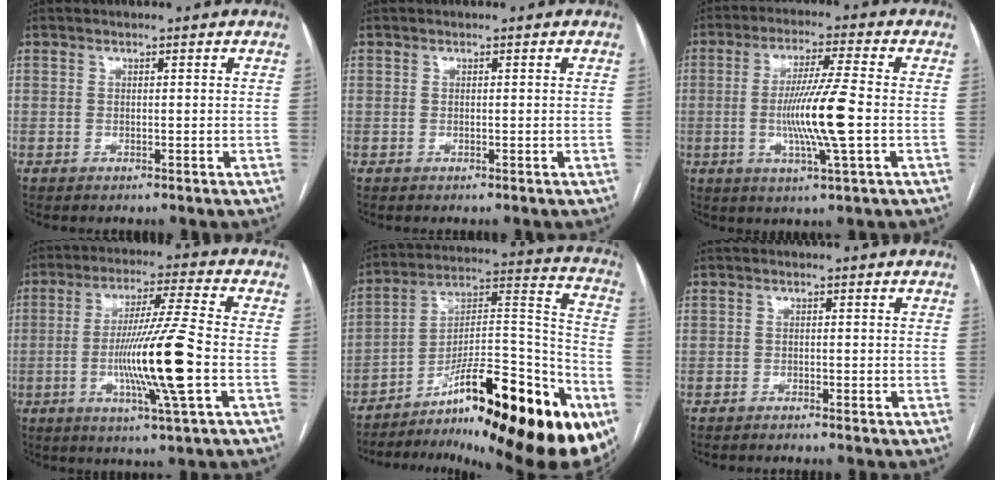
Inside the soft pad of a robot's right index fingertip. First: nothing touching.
{"total": 0.0}
{"total": 10.6, "force": [-1.5, -0.4, 10.5], "torque": [-0.201, -0.009, -0.031]}
{"total": 13.5, "force": [-3.0, -1.2, 13.2], "torque": [-0.247, -0.013, -0.058]}
{"total": 30.5, "force": [-16.6, 6.0, 24.8], "torque": [-0.289, 0.018, -0.249]}
{"total": 0.7, "force": [-0.7, -0.1, 0.0], "torque": [-0.004, -0.002, -0.012]}